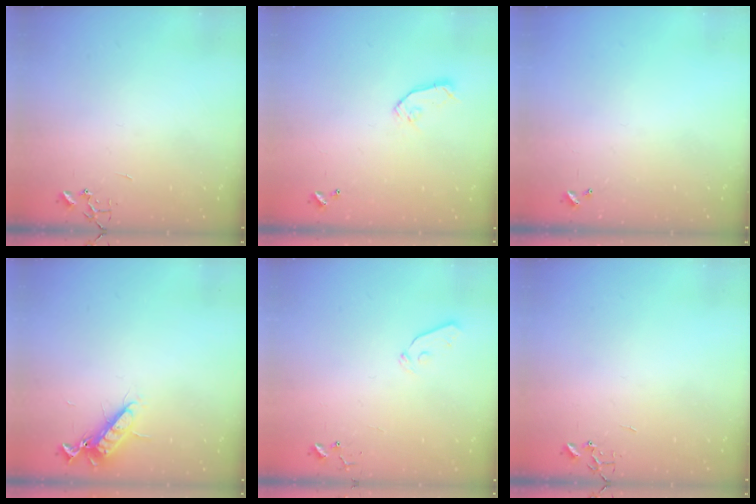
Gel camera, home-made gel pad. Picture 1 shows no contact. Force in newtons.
{"total": 7.3, "press": 7.3, "slide": 0.4}
{"total": 0.0}
{"total": 11.1, "press": 11.1, "slide": 1.3}
{"total": 4.4, "press": 4.3, "slide": 0.6}
{"total": 0.0}